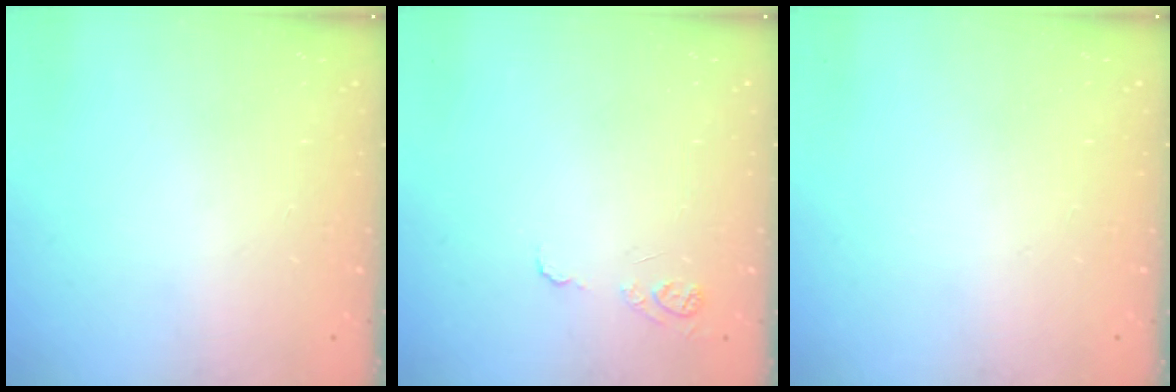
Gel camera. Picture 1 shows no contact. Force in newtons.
{"total": 7.2, "press": 7.2, "slide": 0.7}
{"total": 0.0}